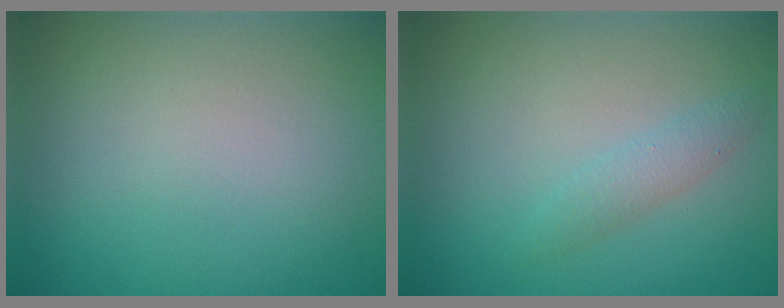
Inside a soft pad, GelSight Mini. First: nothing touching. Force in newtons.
{"total": 1.4, "press": 1.4, "slide": 0.0}